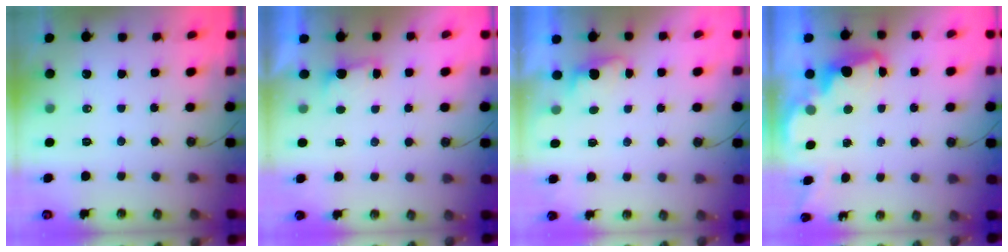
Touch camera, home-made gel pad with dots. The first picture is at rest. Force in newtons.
{"total": 2.1, "press": 1.9, "slide": 0.9}
{"total": 0.7, "press": 0.0, "slide": 0.7}
{"total": 2.6, "press": 2.5, "slide": 0.5}